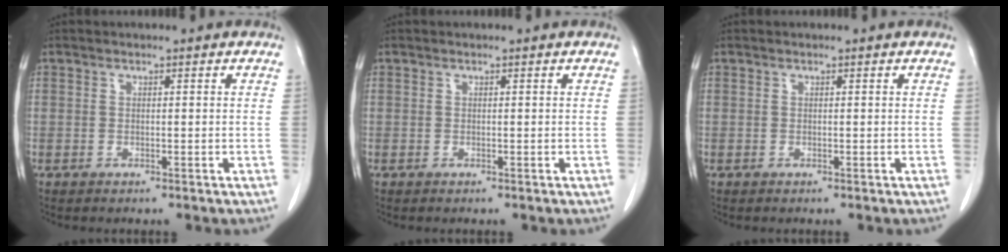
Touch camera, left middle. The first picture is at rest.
{"total": 0.0}
{"total": 0.0}